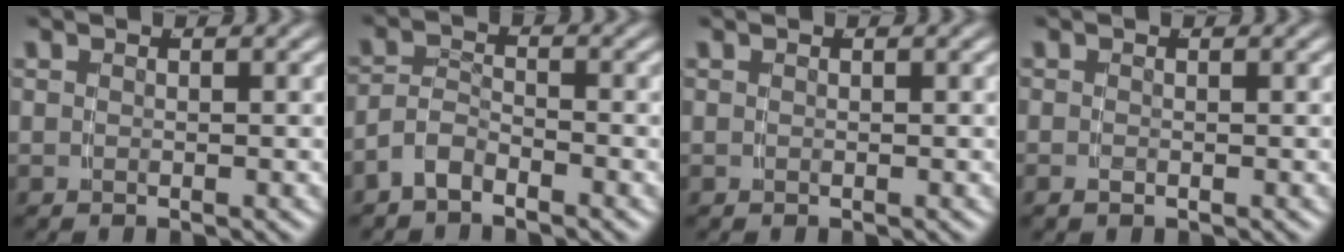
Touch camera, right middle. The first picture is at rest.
{"total": 3.3, "force": [-2.4, 1.9, 1.2], "torque": [-0.023, -0.009, -0.044]}
{"total": 0.0}
{"total": 0.6, "force": [-0.5, 0.2, 0.3], "torque": [-0.010, -0.003, -0.007]}